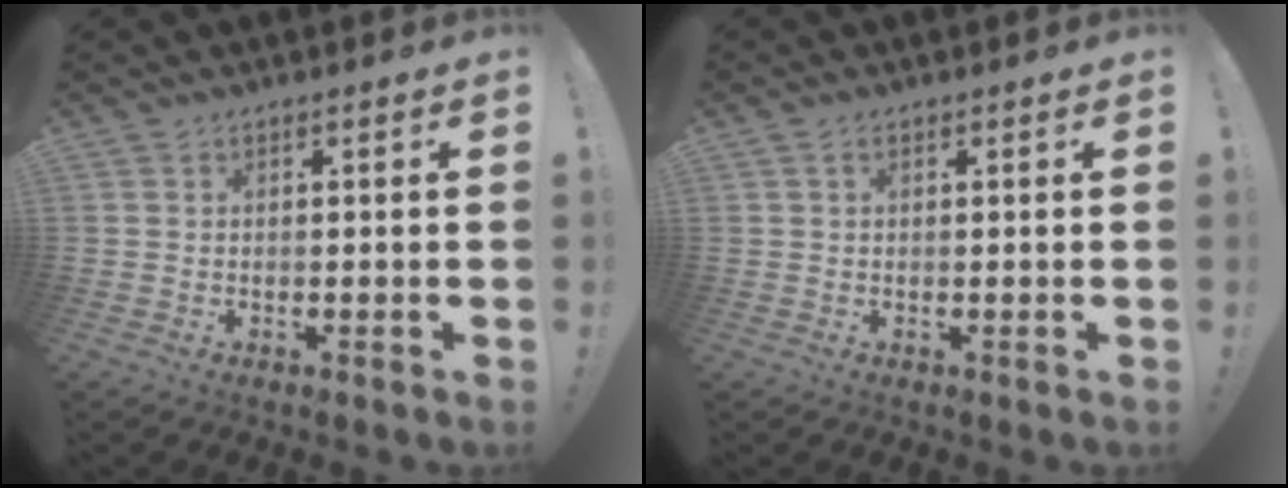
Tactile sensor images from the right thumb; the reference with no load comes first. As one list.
[{"total": 1.0, "force": [0.4, 0.7, 0.7], "torque": [-0.008, 0.000, 0.006]}]